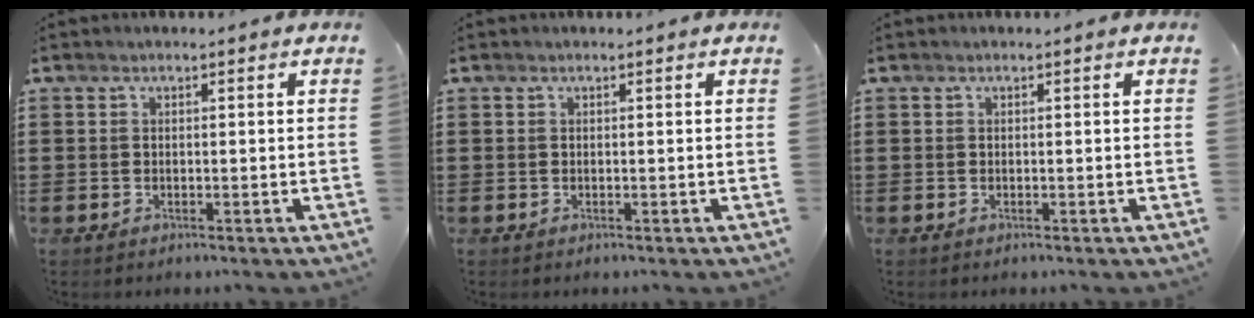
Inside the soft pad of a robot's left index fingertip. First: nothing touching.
{"total": 0.0}
{"total": 0.0}